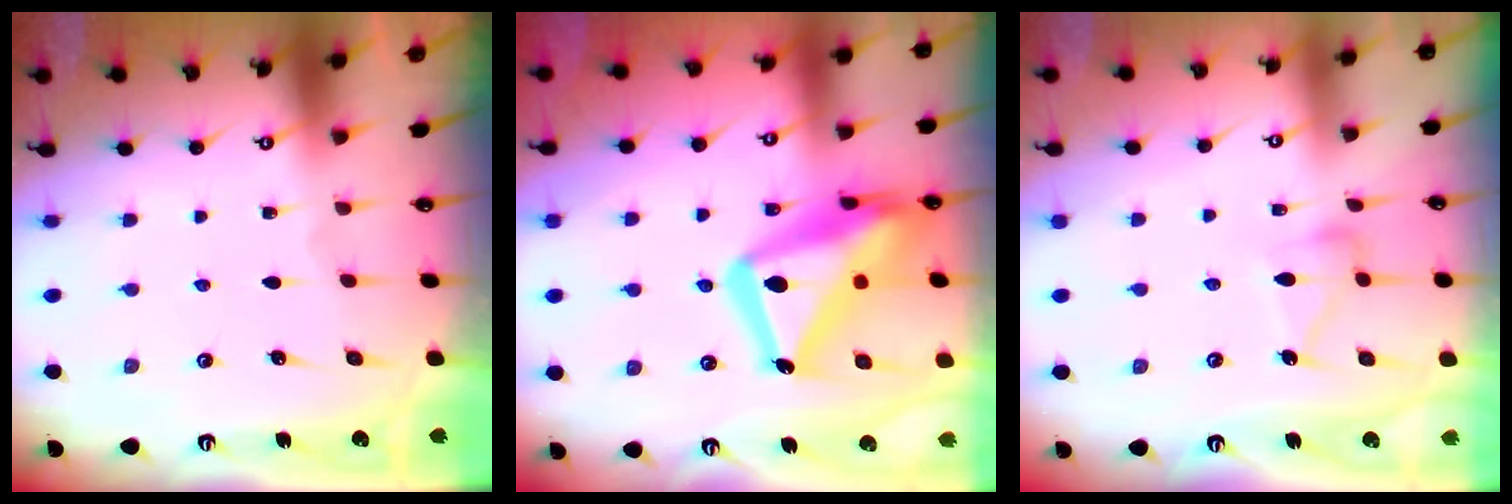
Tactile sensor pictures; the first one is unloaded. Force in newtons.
{"total": 21.2, "press": 21.1, "slide": 2.1}
{"total": 9.5, "press": 9.5, "slide": 0.5}